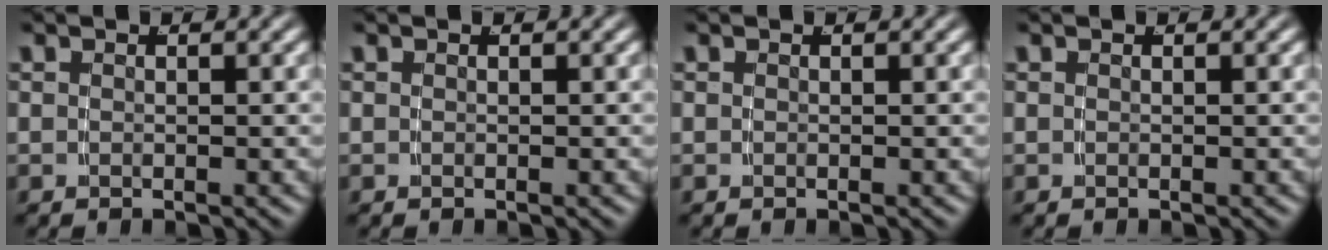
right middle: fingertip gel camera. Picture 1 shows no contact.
{"total": 0.0}
{"total": 0.0}
{"total": 0.0}